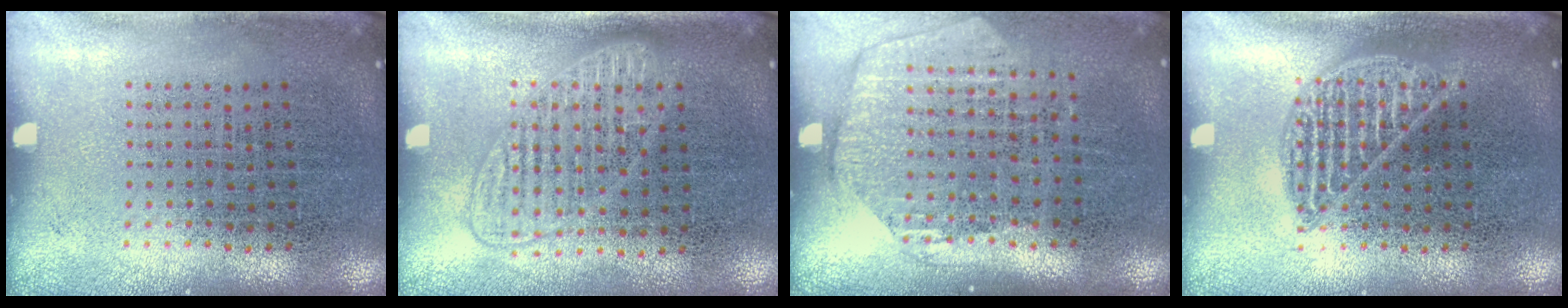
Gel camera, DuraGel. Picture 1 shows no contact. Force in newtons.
{"total": 1.4, "press": 1.3, "slide": 0.4}
{"total": 1.7, "press": 1.5, "slide": 0.8}
{"total": 1.0, "press": 1.0, "slide": 0.1}